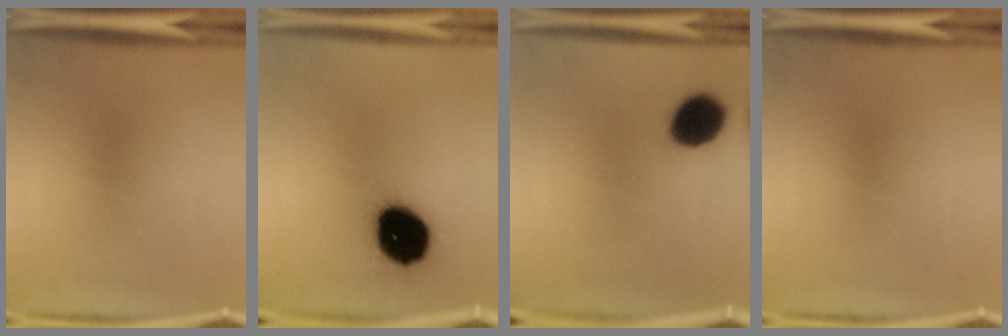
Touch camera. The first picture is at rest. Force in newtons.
{"total": 19.1}
{"total": 11.4}
{"total": 0.0}